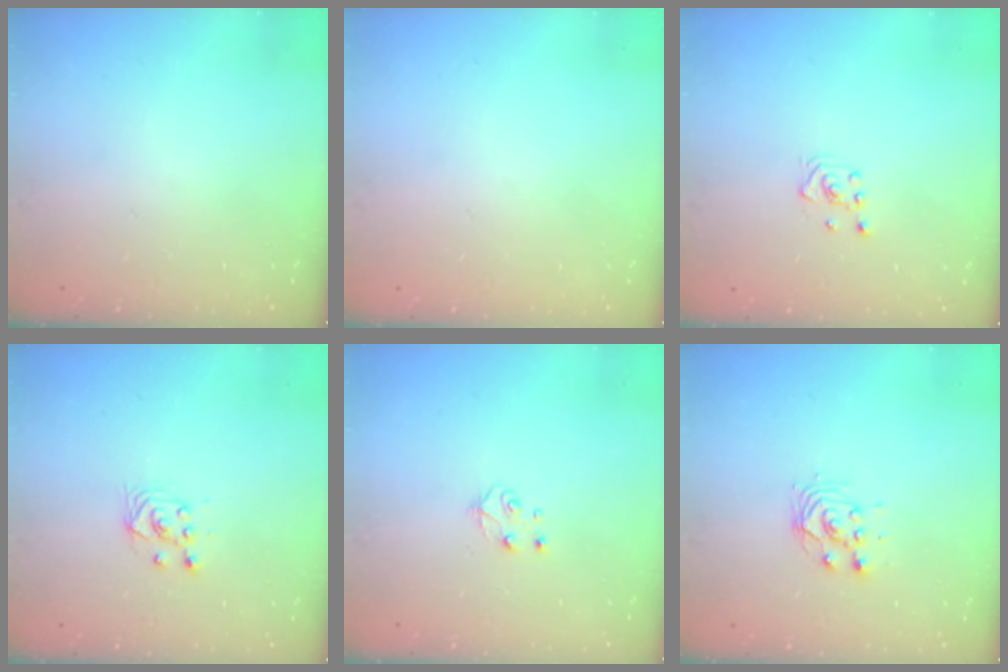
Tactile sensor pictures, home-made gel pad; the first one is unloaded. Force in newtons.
{"total": 0.0}
{"total": 2.8, "press": 2.6, "slide": 1.1}
{"total": 2.9, "press": 2.7, "slide": 1.0}
{"total": 4.9, "press": 4.8, "slide": 0.6}
{"total": 4.4, "press": 4.4, "slide": 0.2}